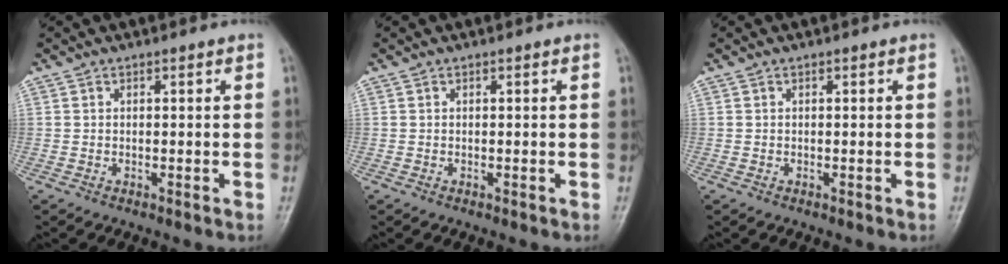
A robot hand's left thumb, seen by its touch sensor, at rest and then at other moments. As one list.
[{"total": 0.0}, {"total": 0.0}]